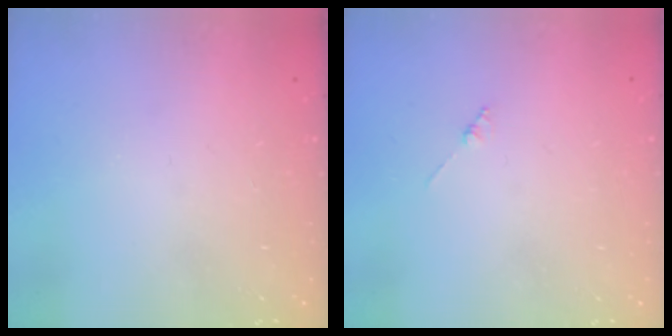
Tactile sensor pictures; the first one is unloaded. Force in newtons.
{"total": 1.3, "press": 1.3, "slide": 0.3}